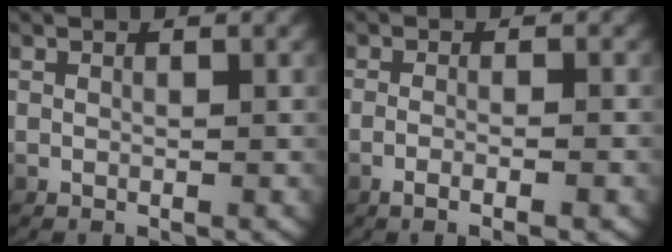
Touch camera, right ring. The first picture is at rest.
{"total": 2.7, "force": [-1.4, 0.4, 2.2], "torque": [-0.049, -0.007, -0.021]}